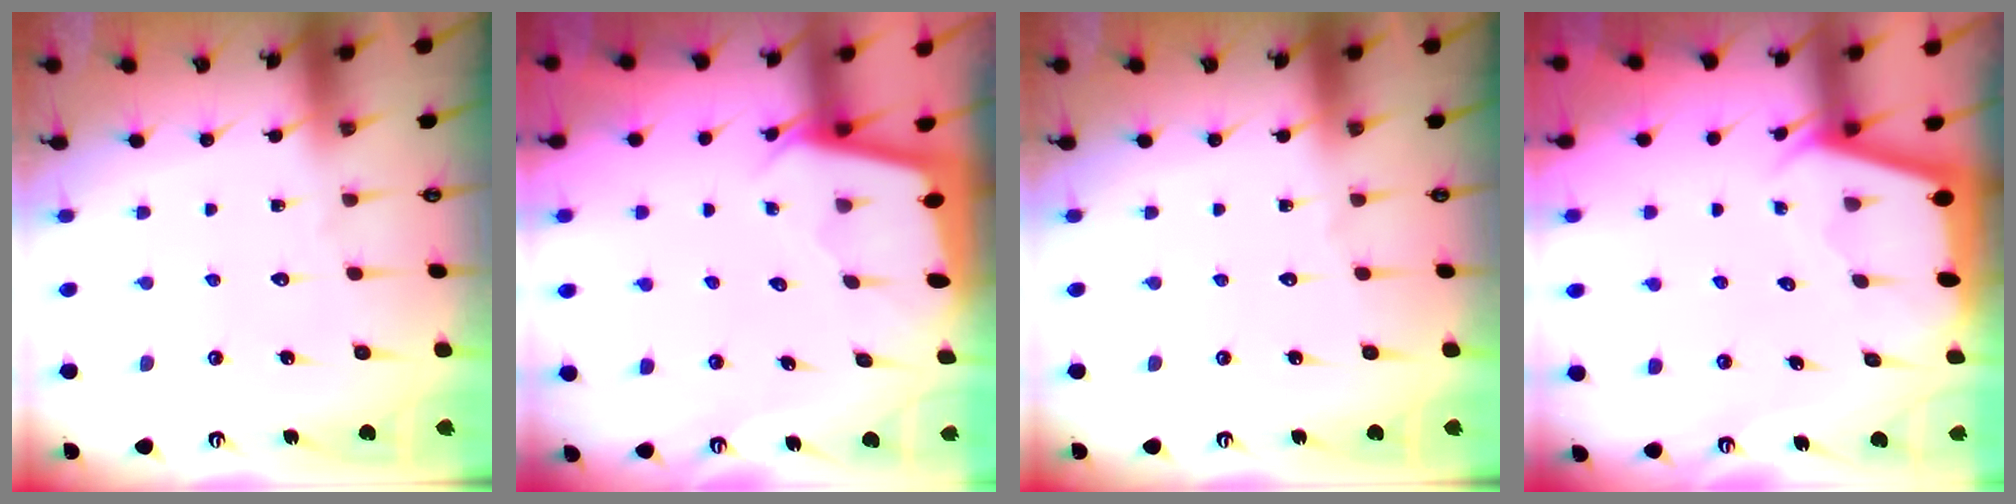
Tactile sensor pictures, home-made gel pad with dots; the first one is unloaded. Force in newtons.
{"total": 1.9, "press": 1.9, "slide": 0.1}
{"total": 0.0}
{"total": 2.4, "press": 2.4, "slide": 0.2}